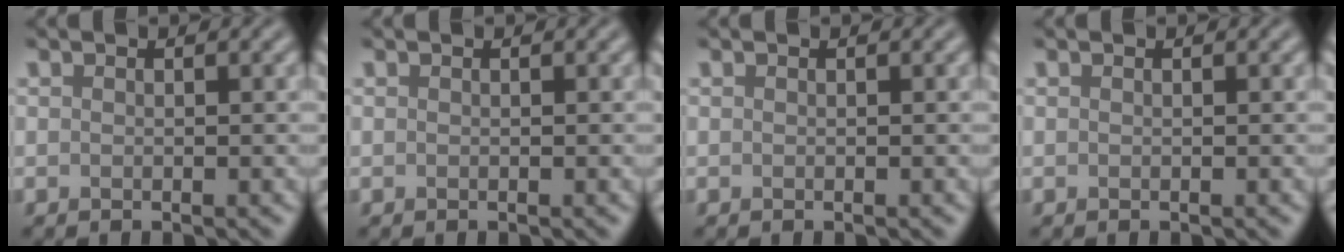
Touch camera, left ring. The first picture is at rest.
{"total": 0.0}
{"total": 0.0}
{"total": 0.0}